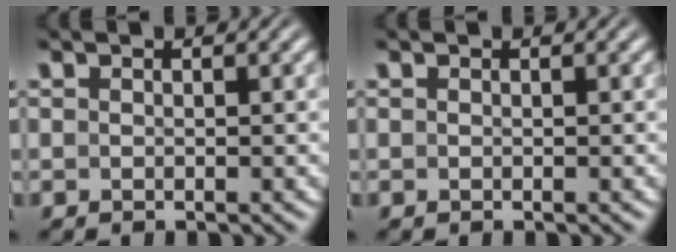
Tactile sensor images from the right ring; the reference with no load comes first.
{"total": 0.0}